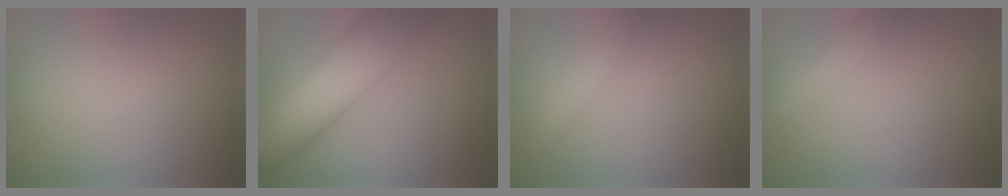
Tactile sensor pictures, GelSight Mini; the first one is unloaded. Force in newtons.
{"total": 12.0, "press": 12.0, "slide": 0.5}
{"total": 1.9, "press": 1.9, "slide": 0.1}
{"total": 2.2, "press": 2.2, "slide": 0.1}